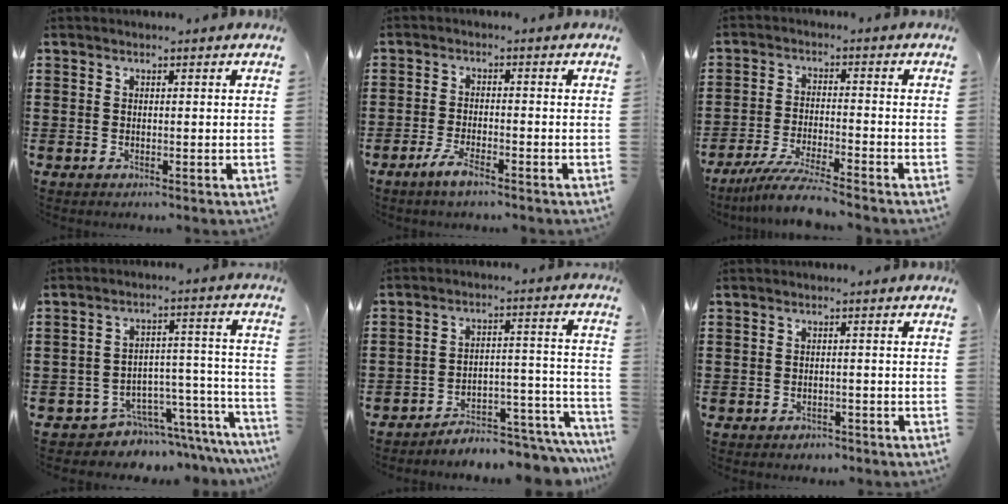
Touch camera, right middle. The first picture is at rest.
{"total": 3.5, "force": [-2.4, 0.6, 2.5], "torque": [-0.054, -0.002, -0.048]}
{"total": 6.1, "force": [-5.4, -0.3, 2.8], "torque": [-0.062, -0.019, -0.104]}
{"total": 5.1, "force": [-4.8, 1.8, 0.0], "torque": [-0.011, 0.006, -0.095]}
{"total": 5.0, "force": [-4.8, 0.4, 1.1], "torque": [-0.017, 0.003, -0.095]}
{"total": 1.0, "force": [-0.9, 0.3, 0.0], "torque": [-0.004, 0.001, -0.022]}